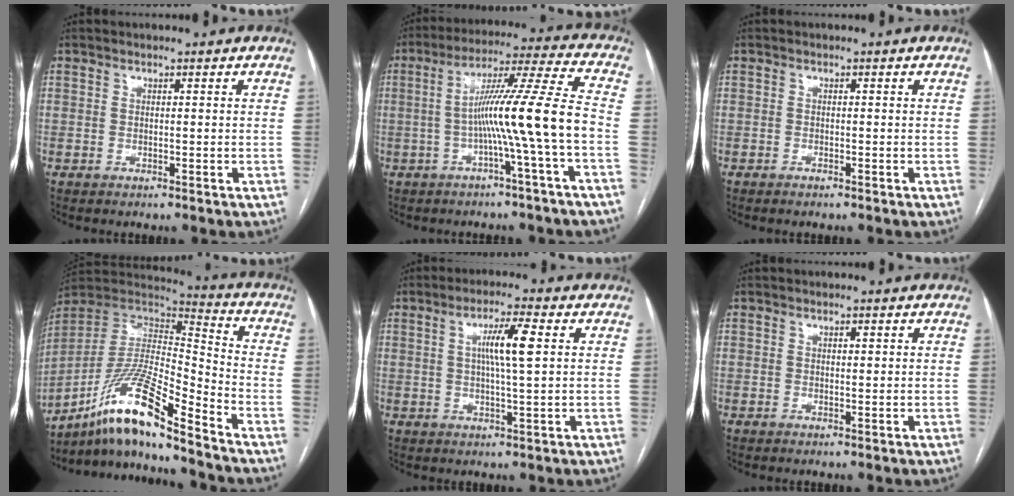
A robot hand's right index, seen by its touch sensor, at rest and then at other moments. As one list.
[{"total": 12.2, "force": [-2.8, -2.1, 11.7], "torque": [-0.197, 0.021, -0.048]}, {"total": 0.6, "force": [-0.6, 0.0, 0.2], "torque": [-0.008, -0.001, -0.008]}, {"total": 15.7, "force": [-11.9, 0.4, 10.1], "torque": [-0.194, 0.013, -0.219]}, {"total": 6.3, "force": [1.4, 0.1, 6.2], "torque": [-0.112, 0.004, 0.025]}, {"total": 0.6, "force": [0.3, 0.2, 0.5], "torque": [-0.007, 0.000, 0.004]}]